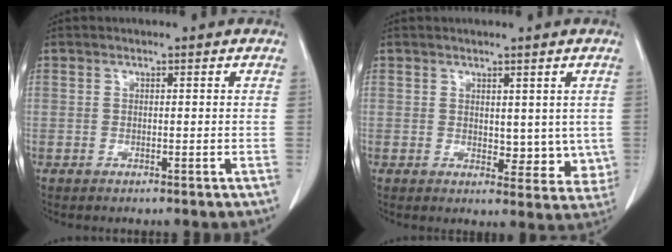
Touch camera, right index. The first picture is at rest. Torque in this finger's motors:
{"motor_torque": [-0.02, 0.08, 0.02, 0.00]}